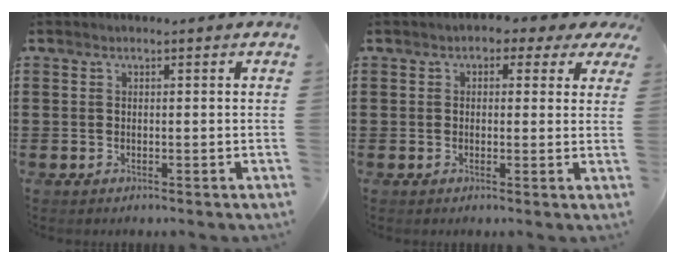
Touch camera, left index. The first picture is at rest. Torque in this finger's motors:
{"motor_torque": [2.14, 0.00, 0.49, 0.07]}